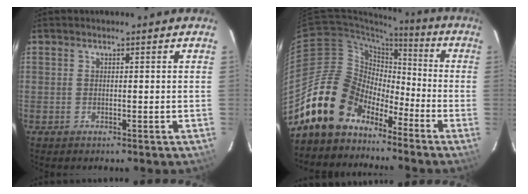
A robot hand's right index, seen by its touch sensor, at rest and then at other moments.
{"total": 15.3, "force": [-11.2, 9.4, 4.6], "torque": [-0.095, 0.033, -0.197]}